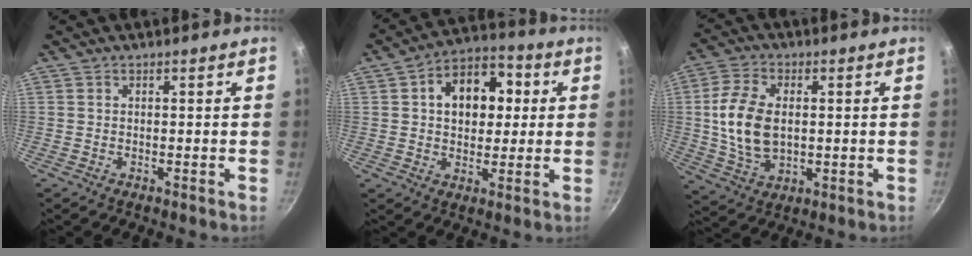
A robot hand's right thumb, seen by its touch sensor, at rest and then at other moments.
{"total": 13.4, "force": [2.7, 9.4, 9.1], "torque": [-0.095, 0.017, 0.029]}
{"total": 12.3, "force": [0.8, 7.6, 9.6], "torque": [-0.178, -0.001, 0.019]}